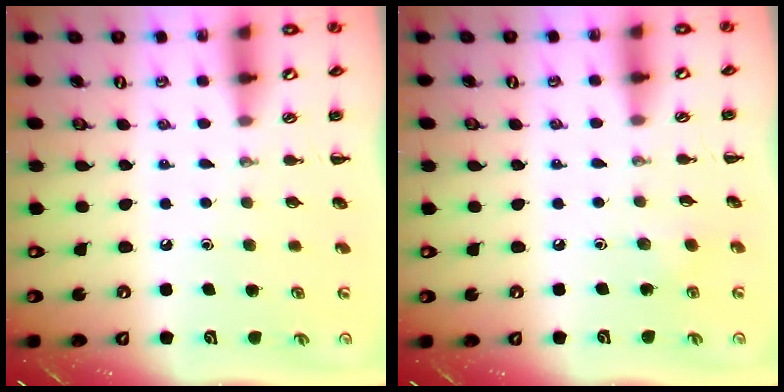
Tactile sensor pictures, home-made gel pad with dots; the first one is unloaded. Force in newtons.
{"total": 1.8, "press": 1.7, "slide": 0.6}